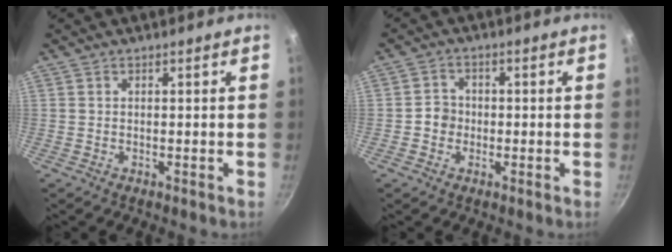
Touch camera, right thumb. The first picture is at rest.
{"total": 3.4, "force": [-0.8, 3.1, 1.2], "torque": [0.004, 0.012, -0.018]}